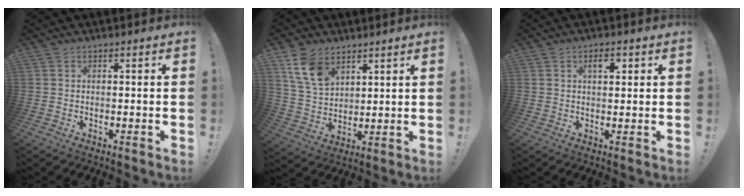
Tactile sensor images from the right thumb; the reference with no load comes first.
{"total": 11.4, "force": [6.7, 7.3, 5.6], "torque": [-0.102, -0.027, 0.135]}
{"total": 3.9, "force": [1.5, 1.7, 3.2], "torque": [-0.034, -0.005, 0.017]}